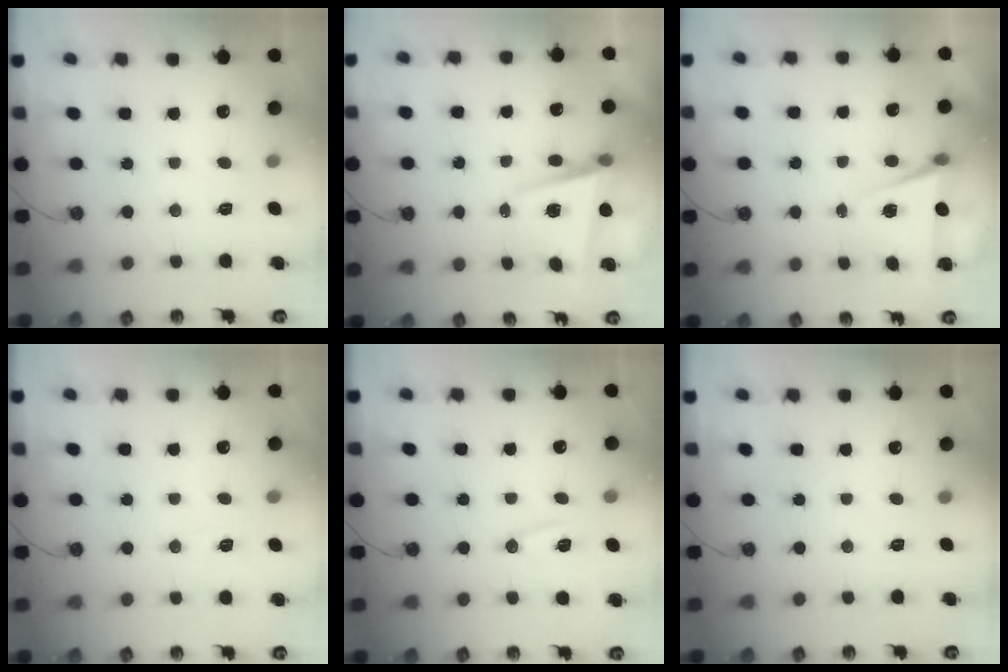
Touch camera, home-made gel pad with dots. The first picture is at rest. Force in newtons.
{"total": 5.7, "press": 5.1, "slide": 2.6}
{"total": 5.2, "press": 2.7, "slide": 4.5}
{"total": 5.9, "press": 3.8, "slide": 4.5}
{"total": 8.8, "press": 8.1, "slide": 3.6}
{"total": 0.0}